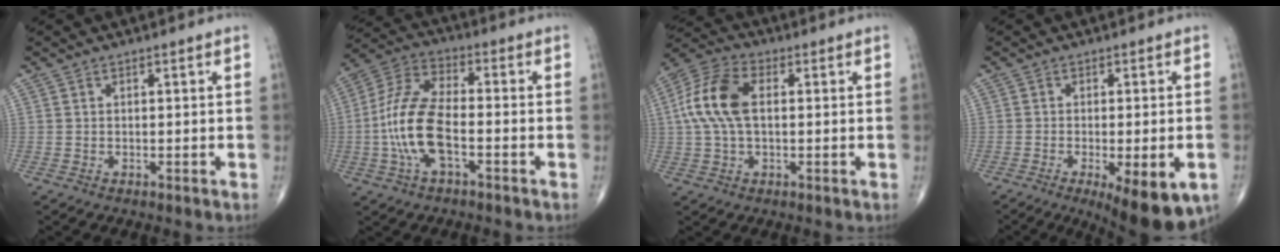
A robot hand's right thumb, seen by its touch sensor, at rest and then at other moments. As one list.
[{"total": 13.3, "force": [-3.0, 5.9, 11.5], "torque": [-0.248, 0.034, -0.063]}, {"total": 11.7, "force": [1.2, 6.6, 9.6], "torque": [-0.211, 0.026, 0.017]}, {"total": 13.3, "force": [-5.9, 4.4, 11.1], "torque": [-0.133, -0.004, -0.075]}]